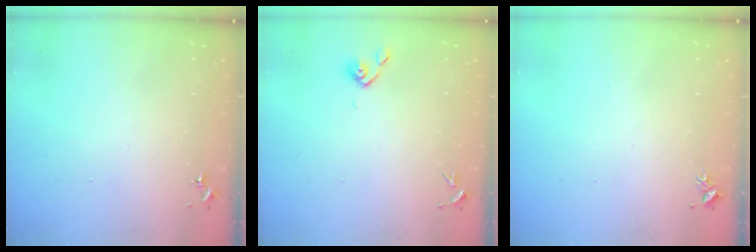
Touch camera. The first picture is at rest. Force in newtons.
{"total": 4.3, "press": 4.1, "slide": 1.3}
{"total": 3.1, "press": 3.0, "slide": 0.3}